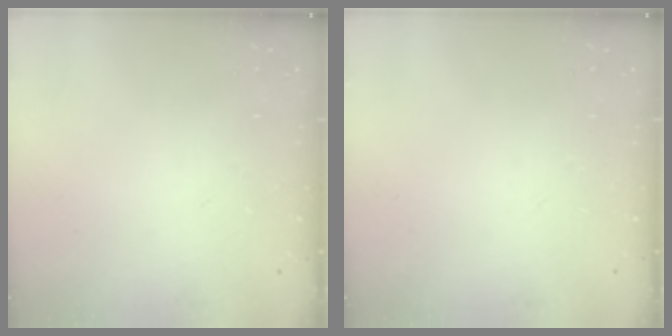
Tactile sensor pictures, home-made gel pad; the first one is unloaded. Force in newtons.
{"total": 0.0}